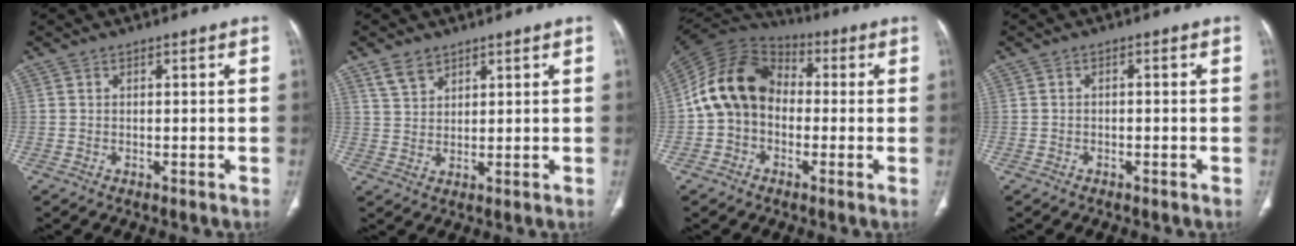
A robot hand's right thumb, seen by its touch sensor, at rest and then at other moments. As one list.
[{"total": 4.1, "force": [3.0, 2.3, 1.5], "torque": [-0.018, -0.014, 0.065]}, {"total": 14.4, "force": [-0.6, 11.1, 9.1], "torque": [-0.156, 0.036, -0.027]}, {"total": 0.6, "force": [-0.3, 0.3, 0.5], "torque": [-0.009, 0.007, -0.007]}]